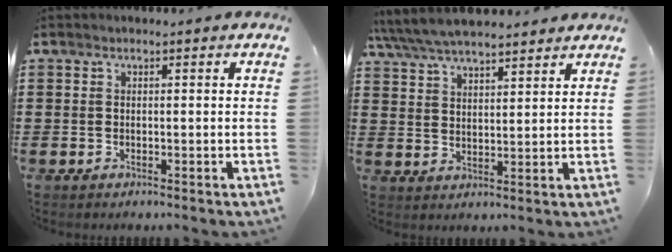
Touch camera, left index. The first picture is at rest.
{"total": 5.7, "force": [5.3, 1.1, 1.9], "torque": [-0.055, -0.013, 0.096]}